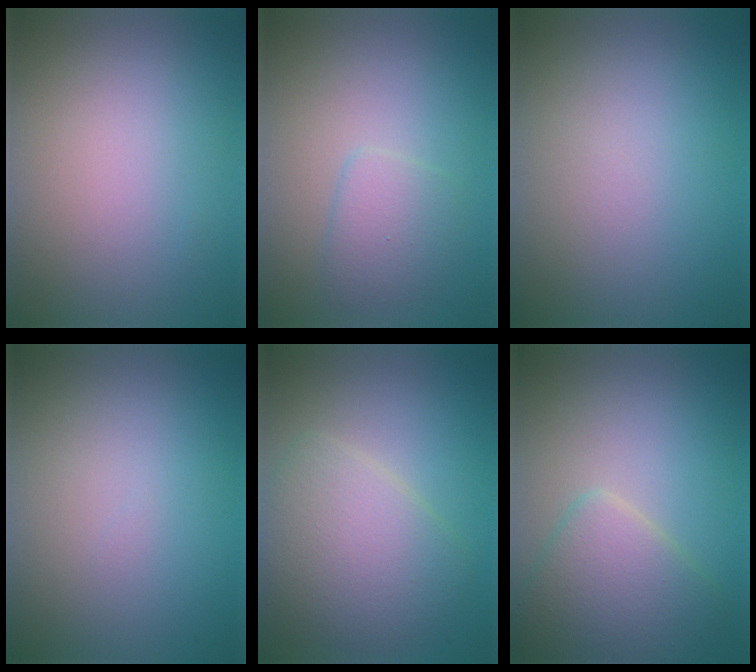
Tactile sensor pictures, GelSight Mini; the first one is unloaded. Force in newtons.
{"total": 2.2, "press": 2.2, "slide": 0.1}
{"total": 0.0}
{"total": 0.0}
{"total": 5.8, "press": 5.8, "slide": 0.2}
{"total": 4.7, "press": 4.7, "slide": 0.1}